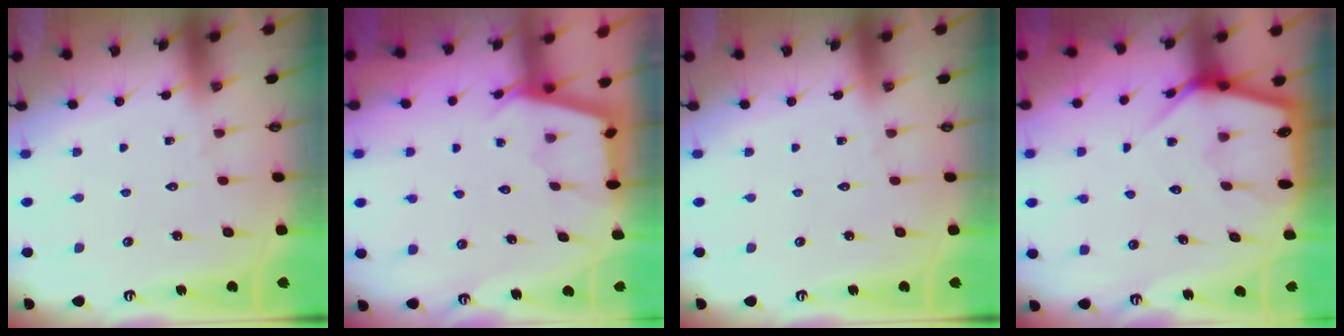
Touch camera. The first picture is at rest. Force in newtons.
{"total": 2.8, "press": 2.8, "slide": 0.3}
{"total": 0.0}
{"total": 6.4, "press": 6.3, "slide": 0.4}